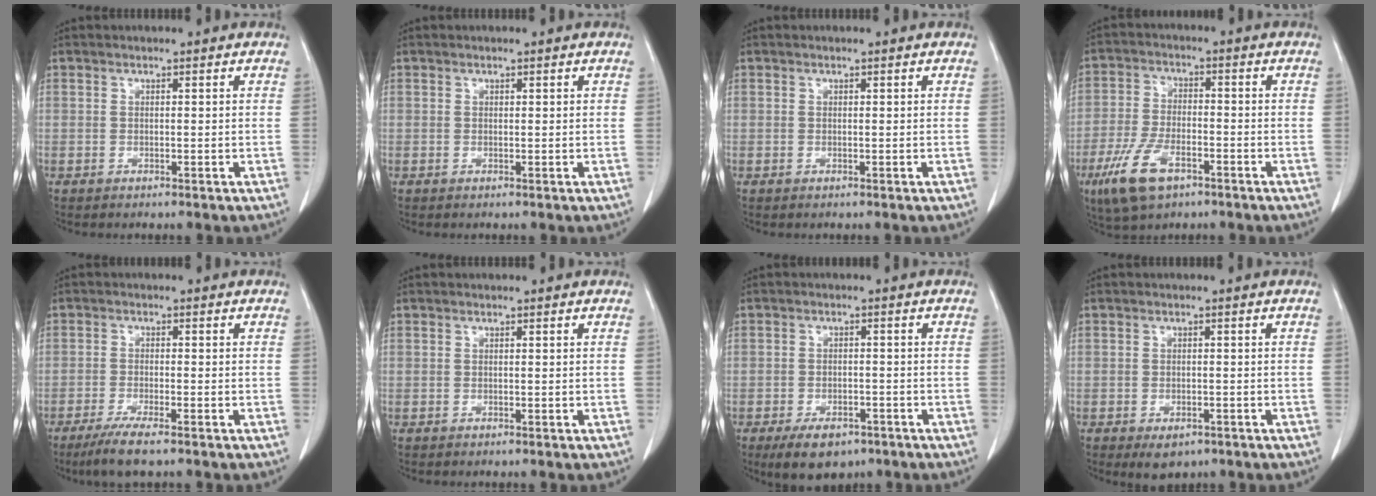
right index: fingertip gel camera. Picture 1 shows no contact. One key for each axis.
{"total": 0.0}
{"total": 0.0}
{"total": 9.2, "fx": -5.1, "fy": 4.0, "fz": 6.6, "tx": -0.146, "ty": -0.009, "tz": -0.090}
{"total": 5.5, "fx": -4.0, "fy": 0.3, "fz": 3.8, "tx": -0.074, "ty": -0.016, "tz": -0.069}
{"total": 0.0}
{"total": 6.7, "fx": -4.5, "fy": 3.5, "fz": 3.4, "tx": -0.057, "ty": -0.003, "tz": -0.066}
{"total": 3.6, "fx": -2.2, "fy": 2.0, "fz": 2.0, "tx": -0.027, "ty": -0.003, "tz": -0.021}